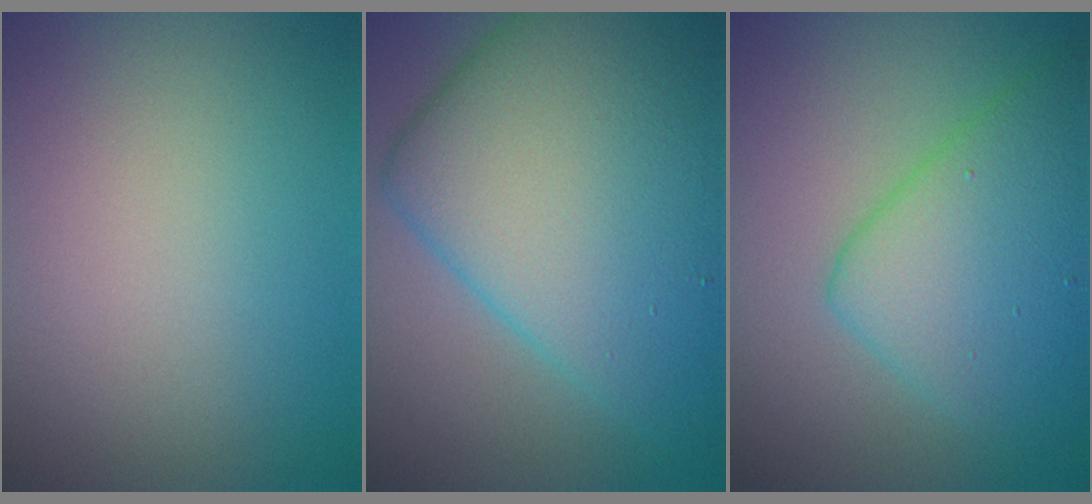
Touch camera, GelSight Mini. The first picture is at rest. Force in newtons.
{"total": 14.1, "press": 14.1, "slide": 0.2}
{"total": 6.8, "press": 6.8, "slide": 0.4}